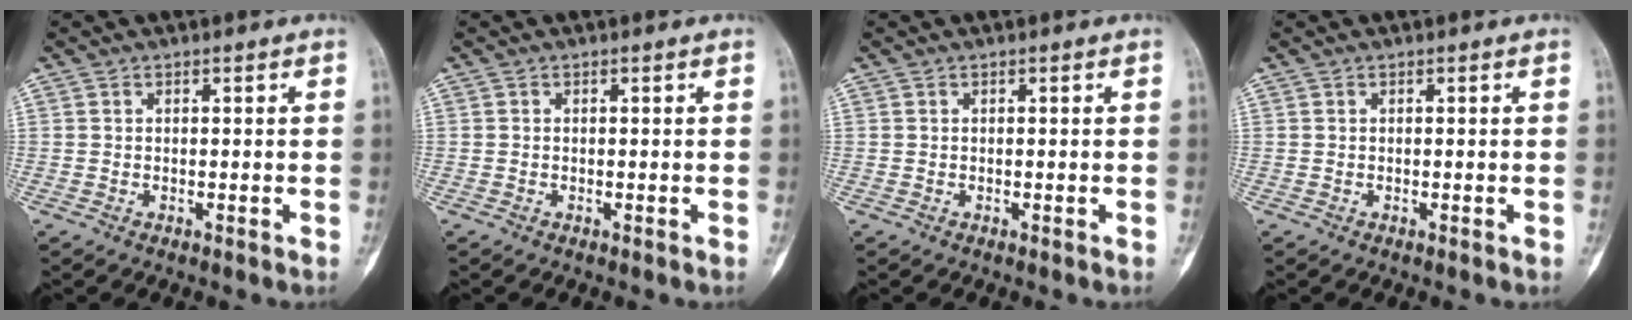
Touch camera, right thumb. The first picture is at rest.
{"total": 0.0}
{"total": 0.0}
{"total": 0.0}